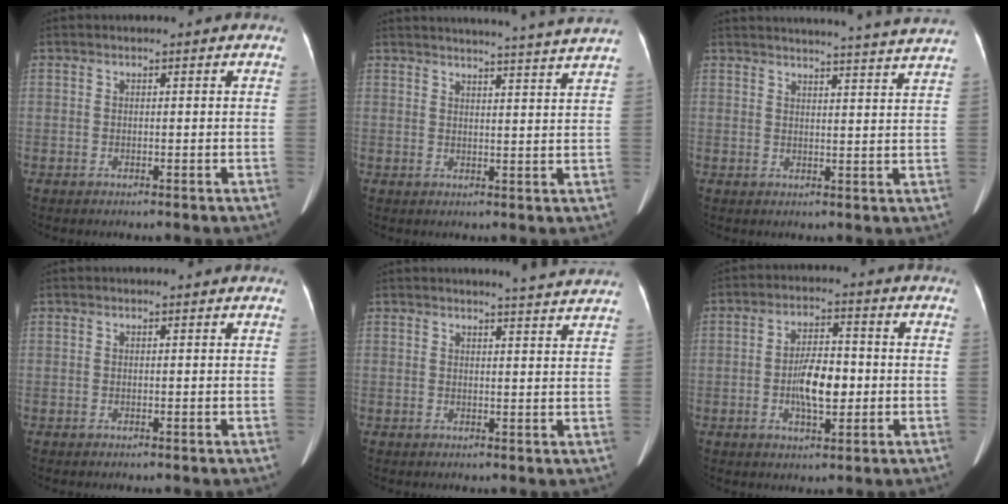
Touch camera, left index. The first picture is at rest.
{"total": 14.9, "force": [14.1, -1.8, 4.5], "torque": [-0.069, -0.041, 0.161]}
{"total": 19.0, "force": [18.2, -1.1, 5.4], "torque": [-0.080, -0.038, 0.213]}
{"total": 0.0}
{"total": 6.1, "force": [5.9, -0.4, 1.6], "torque": [-0.027, -0.005, 0.054]}
{"total": 7.1, "force": [-1.1, 2.7, 6.5], "torque": [-0.125, 0.008, -0.019]}